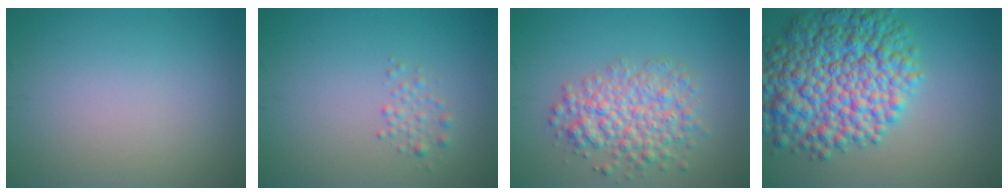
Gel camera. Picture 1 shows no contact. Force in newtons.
{"total": 1.2, "press": 1.1, "slide": 0.1}
{"total": 5.1, "press": 5.1, "slide": 0.2}
{"total": 11.5, "press": 11.5, "slide": 0.2}